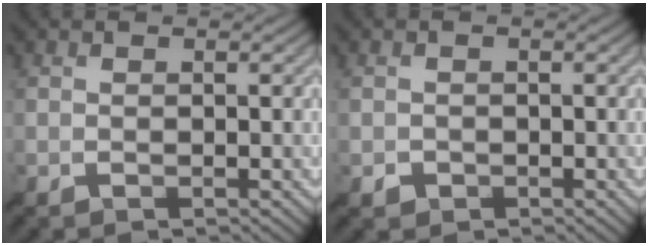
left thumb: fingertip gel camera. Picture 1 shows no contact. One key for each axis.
{"total": 1.4, "fx": -0.8, "fy": 1.1, "fz": 0.1, "tx": 0.003, "ty": -0.006, "tz": -0.016}